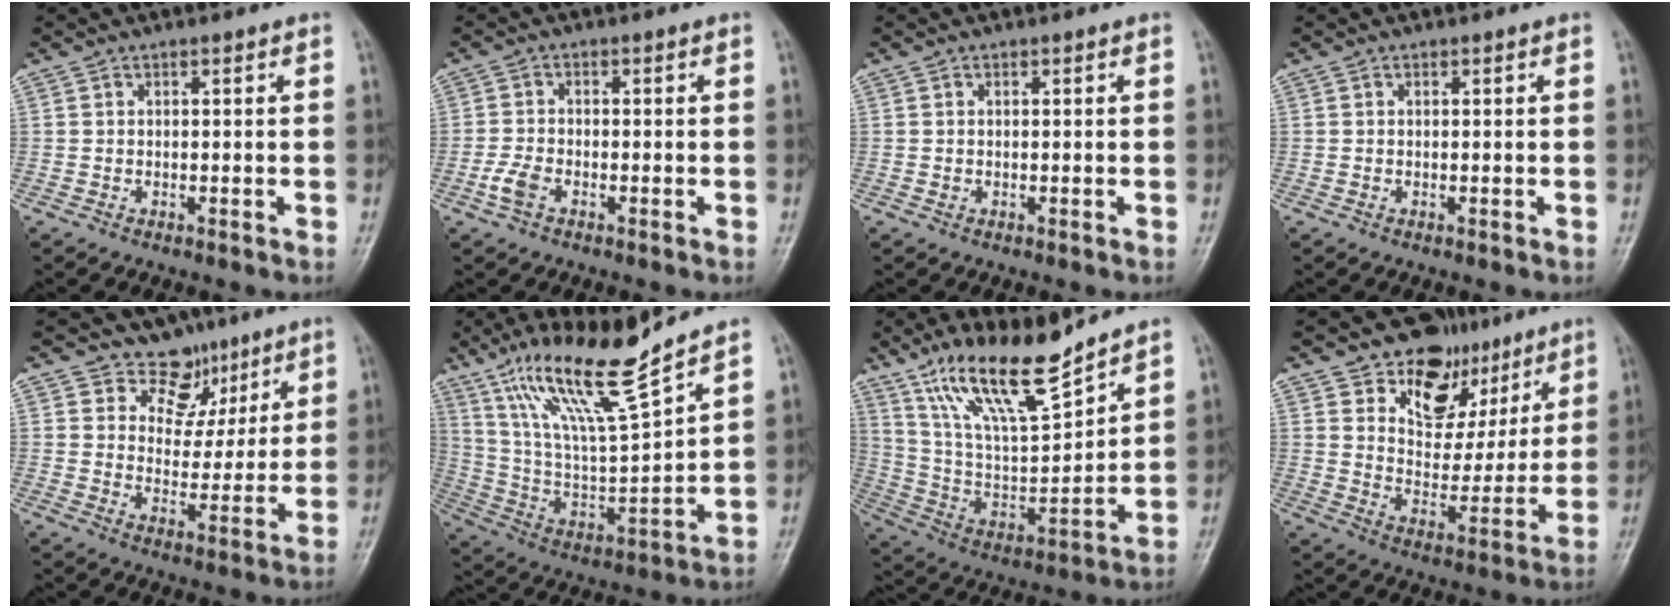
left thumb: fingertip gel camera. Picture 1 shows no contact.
{"total": 3.5, "force": [-1.7, 2.0, 2.3], "torque": [-0.054, 0.006, -0.036]}
{"total": 0.6, "force": [-0.1, 0.6, 0.2], "torque": [0.000, 0.001, -0.002]}
{"total": 0.0}
{"total": 8.1, "force": [5.8, 5.6, 0.6], "torque": [0.031, -0.037, 0.091]}
{"total": 17.0, "force": [12.7, 1.5, 11.3], "torque": [-0.195, -0.068, 0.247]}
{"total": 16.7, "force": [12.7, 3.8, 10.1], "torque": [-0.162, -0.066, 0.247]}
{"total": 13.5, "force": [8.6, 9.1, 5.2], "torque": [-0.022, -0.041, 0.139]}